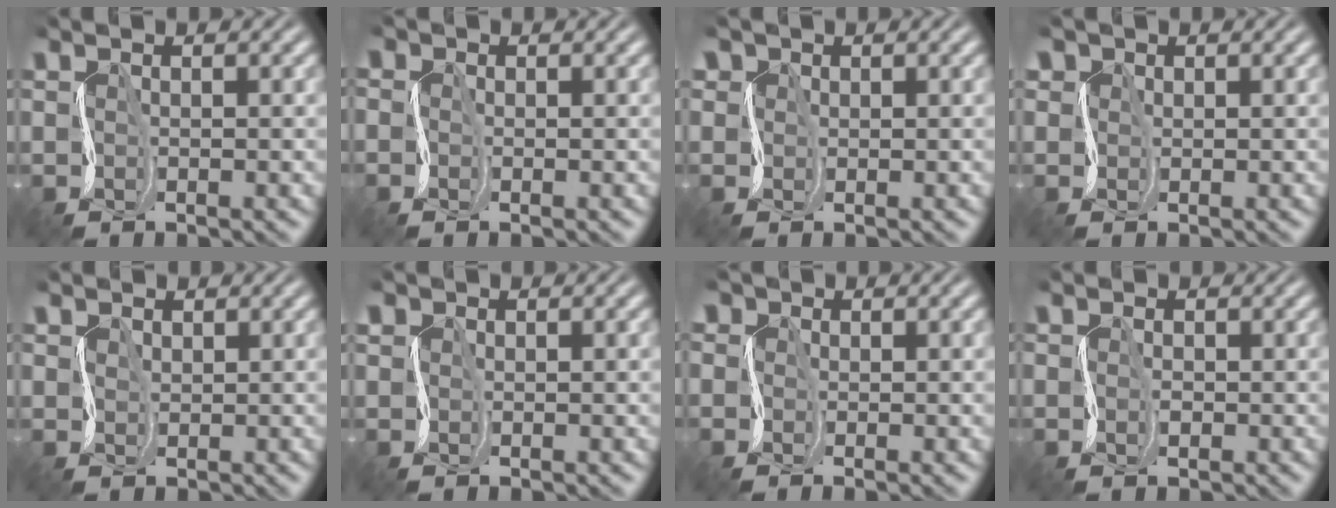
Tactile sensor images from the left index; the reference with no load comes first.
{"total": 2.3, "force": [0.1, 2.0, 1.1], "torque": [-0.011, 0.010, -0.023]}
{"total": 3.2, "force": [1.4, 2.7, 1.1], "torque": [-0.014, 0.015, -0.002]}
{"total": 2.9, "force": [1.2, 2.4, 0.9], "torque": [-0.008, 0.013, -0.002]}
{"total": 1.8, "force": [1.2, 1.3, -0.2], "torque": [-0.010, 0.013, 0.008]}
{"total": 2.8, "force": [0.5, 2.4, 1.4], "torque": [-0.008, 0.012, -0.006]}
{"total": 5.2, "force": [0.9, 4.2, 2.9], "torque": [-0.035, 0.016, -0.022]}
{"total": 1.1, "force": [0.0, 1.1, 0.2], "torque": [-0.001, 0.005, -0.005]}